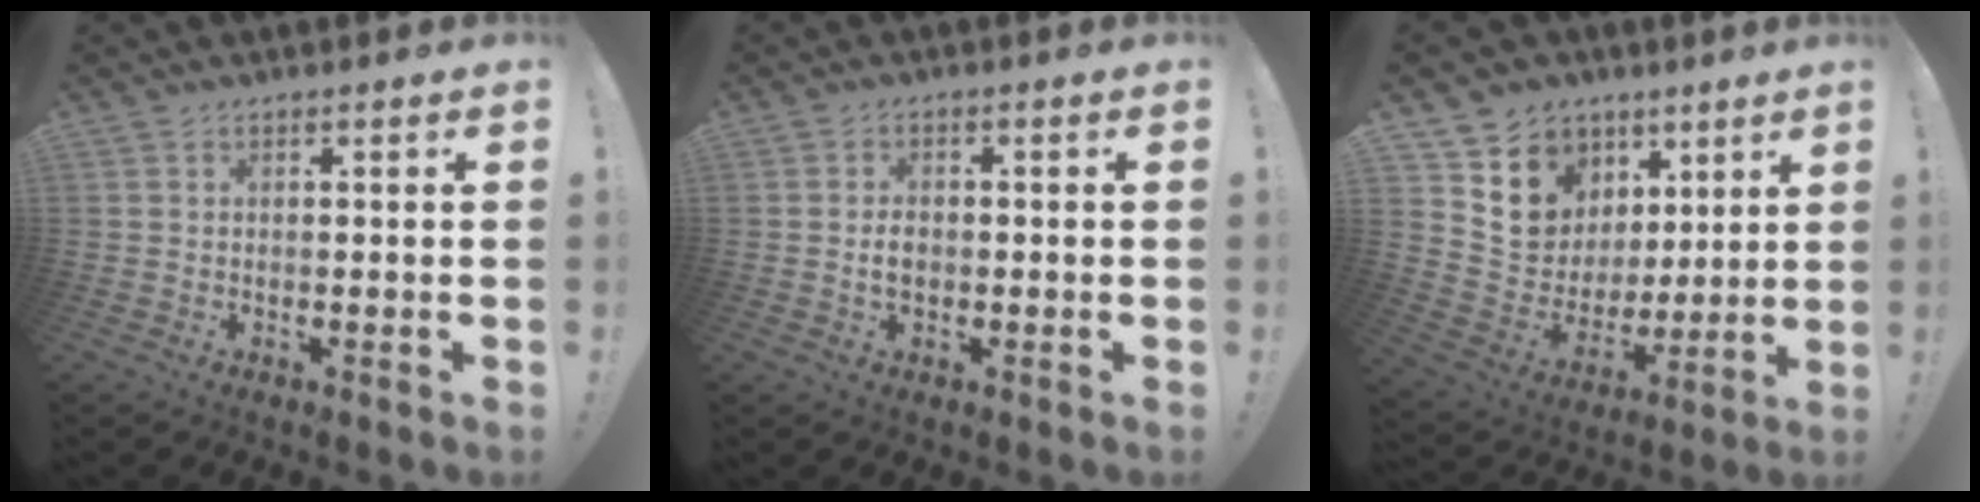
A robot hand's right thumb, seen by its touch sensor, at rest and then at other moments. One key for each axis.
{"total": 3.1, "fx": -0.7, "fy": 2.1, "fz": 2.2, "tx": -0.024, "ty": 0.000, "tz": -0.015}
{"total": 12.3, "fx": 7.1, "fy": 9.8, "fz": 2.0, "tx": -0.039, "ty": -0.061, "tz": 0.155}